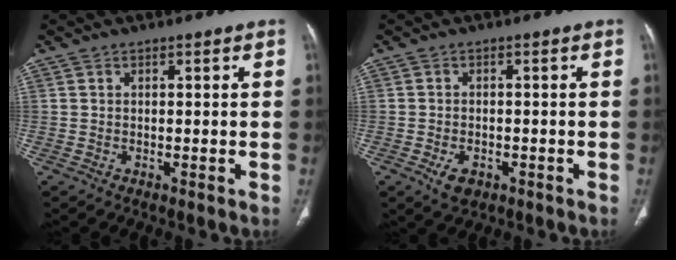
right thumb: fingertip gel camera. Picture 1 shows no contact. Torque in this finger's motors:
{"motor_torque": [-0.31, 0.07, -0.03, 0.22, 0.09]}